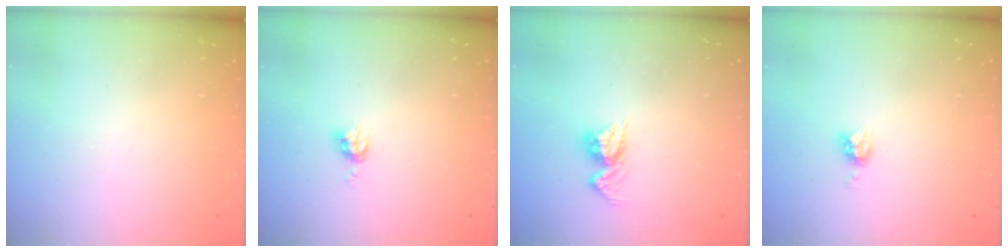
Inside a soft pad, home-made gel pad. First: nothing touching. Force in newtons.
{"total": 4.2, "press": 4.1, "slide": 0.6}
{"total": 8.1, "press": 8.1, "slide": 0.8}
{"total": 4.7, "press": 4.6, "slide": 0.4}